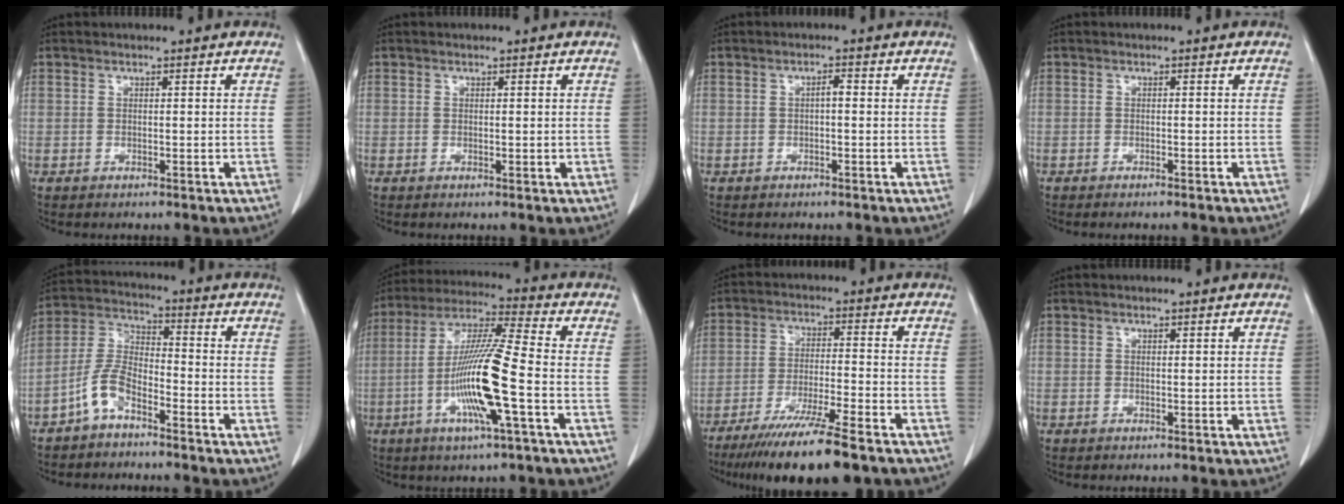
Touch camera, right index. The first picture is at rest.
{"total": 0.7, "force": [0.1, 0.4, 0.6], "torque": [-0.012, -0.002, 0.006]}
{"total": 1.3, "force": [-0.1, 0.4, 1.2], "torque": [-0.020, 0.004, -0.002]}
{"total": 1.1, "force": [-0.9, 0.1, 0.7], "torque": [-0.015, -0.003, -0.011]}
{"total": 6.6, "force": [-4.4, 2.5, 4.2], "torque": [-0.104, 0.012, -0.095]}
{"total": 14.0, "force": [-3.8, 0.0, 13.4], "torque": [-0.267, -0.007, -0.079]}
{"total": 14.2, "force": [-10.7, 0.5, 9.3], "torque": [-0.156, -0.042, -0.175]}
{"total": 0.0}